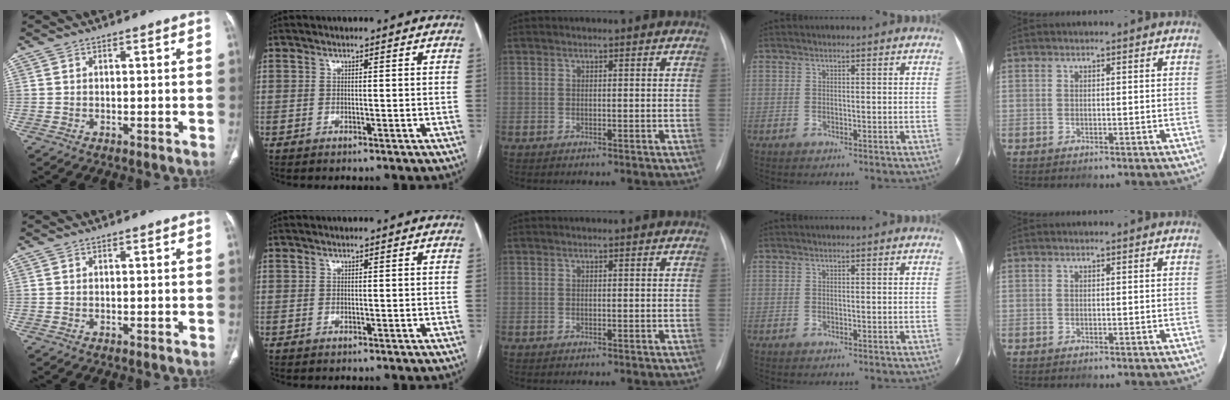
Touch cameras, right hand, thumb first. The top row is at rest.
{}